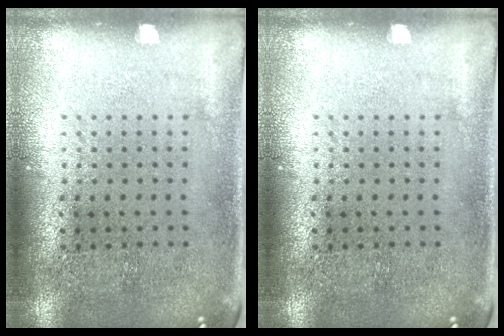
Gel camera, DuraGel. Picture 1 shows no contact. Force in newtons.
{"total": 0.0}